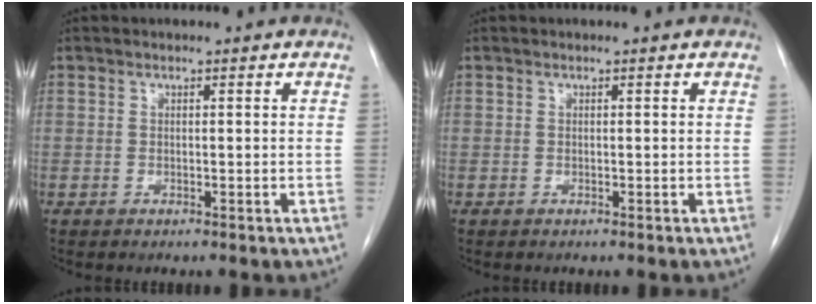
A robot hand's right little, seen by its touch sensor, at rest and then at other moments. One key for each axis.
{"total": 0.0}